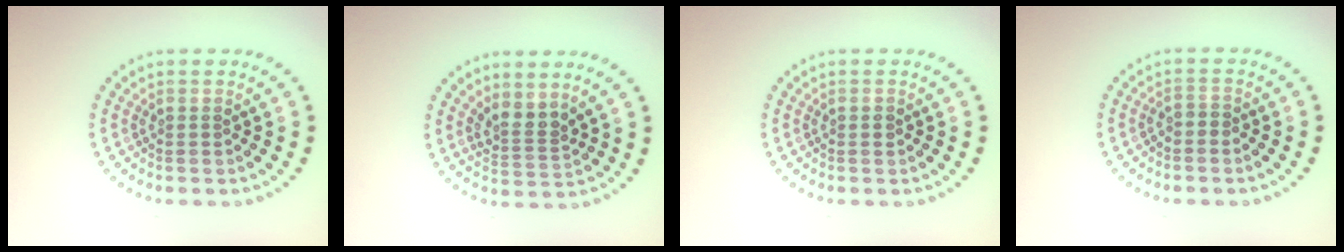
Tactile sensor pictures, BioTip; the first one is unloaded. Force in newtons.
{"total": 2.4, "press": 1.8, "slide": 1.6}
{"total": 0.7, "press": 0.7, "slide": 0.1}
{"total": 0.6, "press": 0.4, "slide": 0.4}